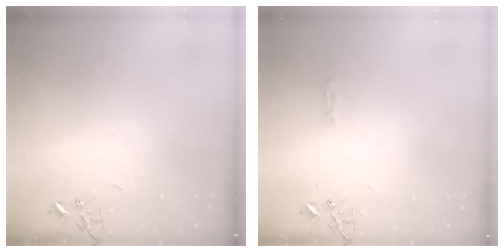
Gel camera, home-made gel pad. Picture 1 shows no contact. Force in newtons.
{"total": 3.1, "press": 3.1, "slide": 0.4}